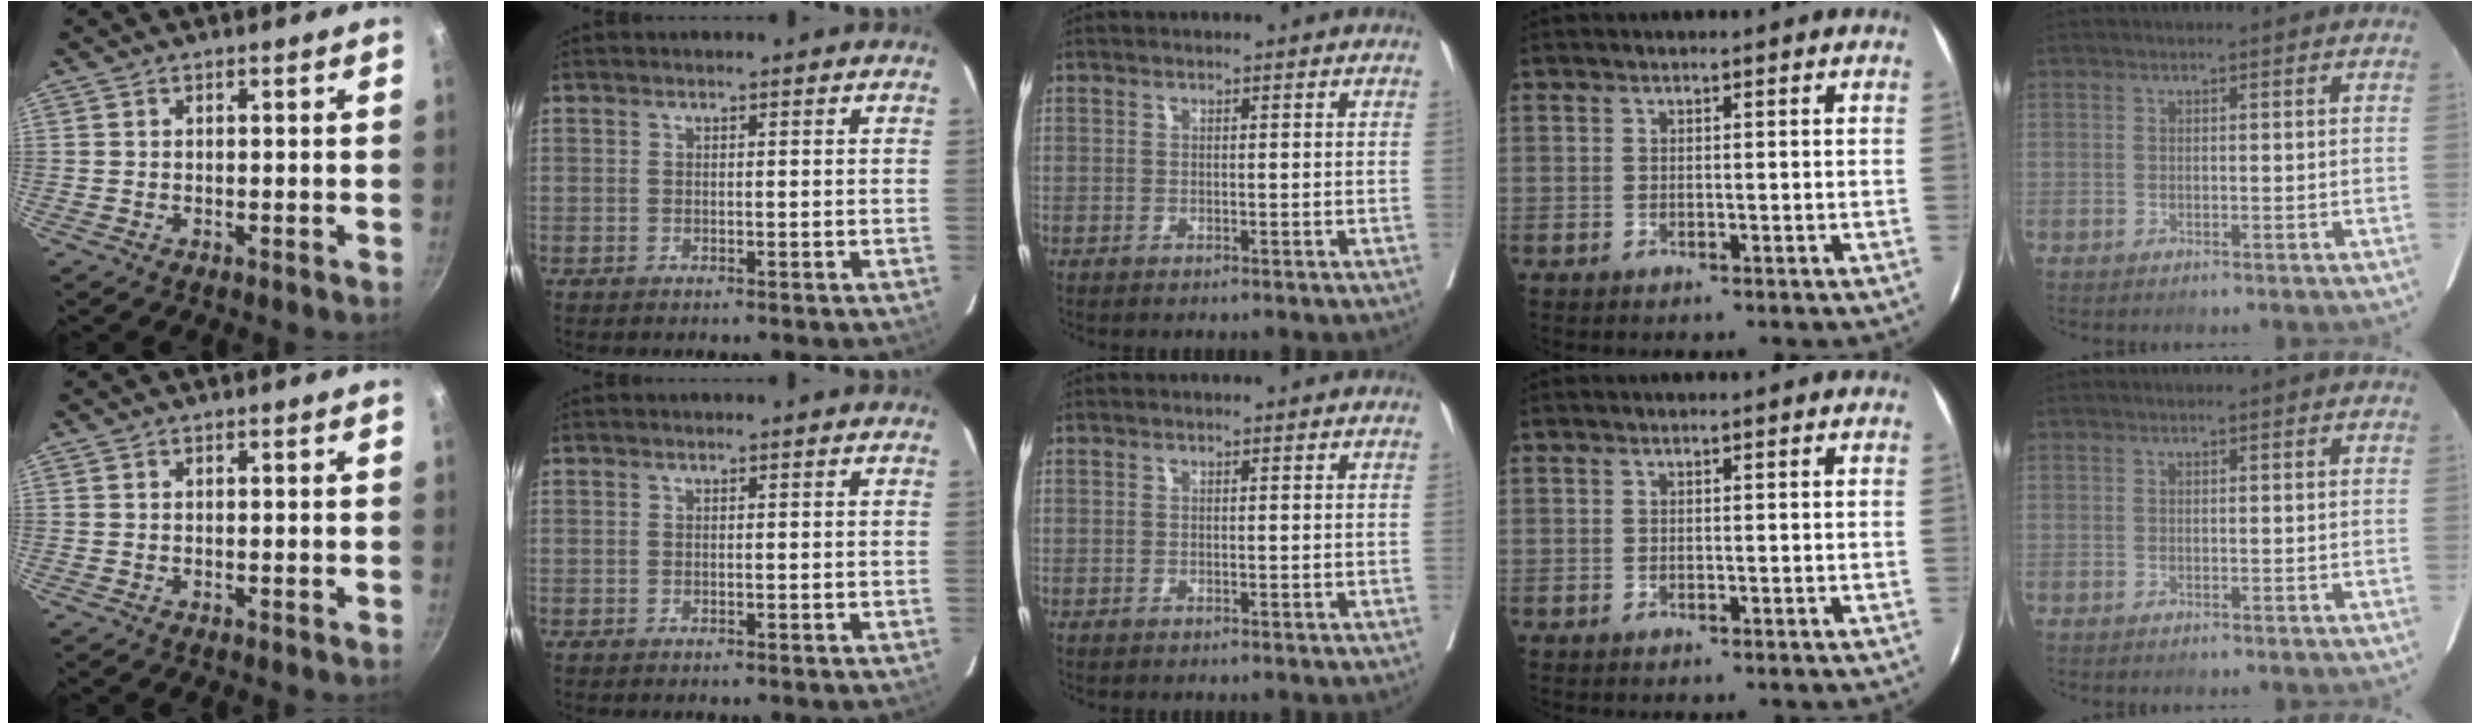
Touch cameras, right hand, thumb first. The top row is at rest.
{}